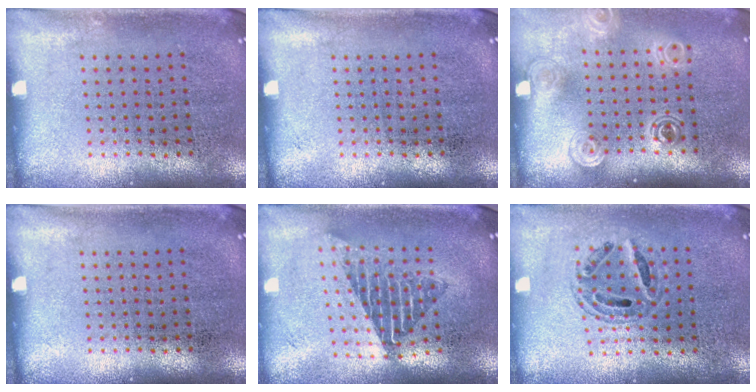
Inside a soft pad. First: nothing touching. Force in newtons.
{"total": 0.0}
{"total": 1.5, "press": 1.2, "slide": 0.9}
{"total": 0.0}
{"total": 1.7, "press": 1.3, "slide": 1.1}
{"total": 0.7, "press": 0.7, "slide": 0.2}